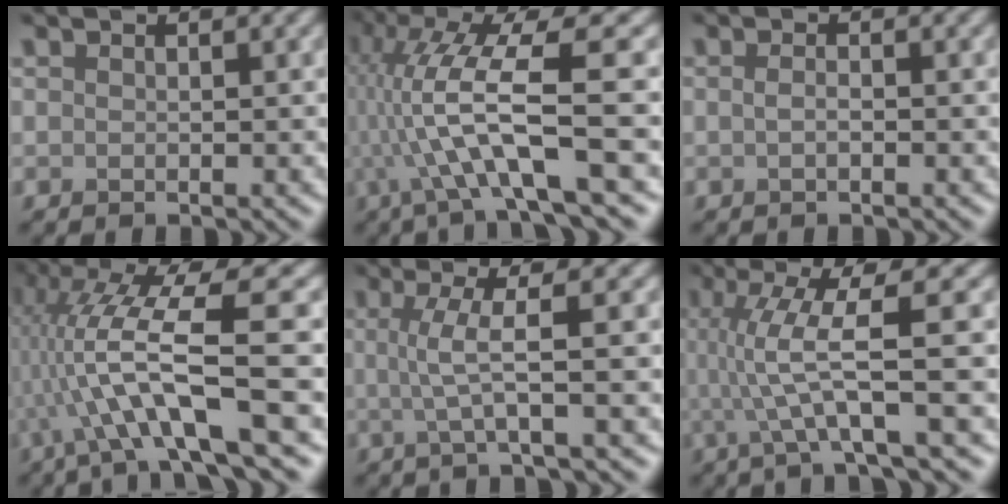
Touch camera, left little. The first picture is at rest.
{"total": 10.5, "force": [-0.5, 2.1, 10.3], "torque": [-0.187, 0.010, -0.007]}
{"total": 0.8, "force": [-0.6, 0.2, 0.6], "torque": [-0.012, 0.000, -0.010]}
{"total": 11.3, "force": [-1.2, 1.9, 11.1], "torque": [-0.201, 0.018, -0.014]}
{"total": 3.7, "force": [-0.3, 0.5, 3.6], "torque": [-0.067, 0.002, -0.008]}
{"total": 6.4, "force": [-0.2, 1.0, 6.3], "torque": [-0.112, 0.002, -0.002]}